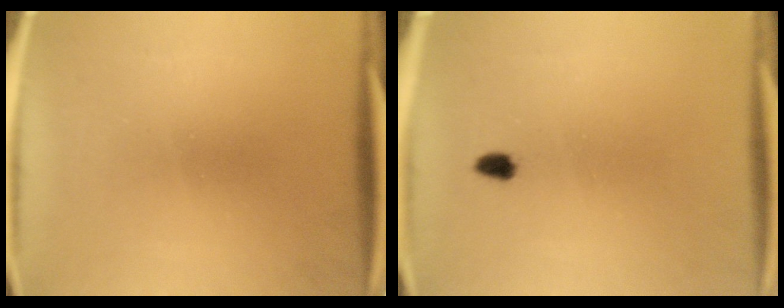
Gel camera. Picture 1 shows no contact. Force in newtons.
{"total": 1.4}